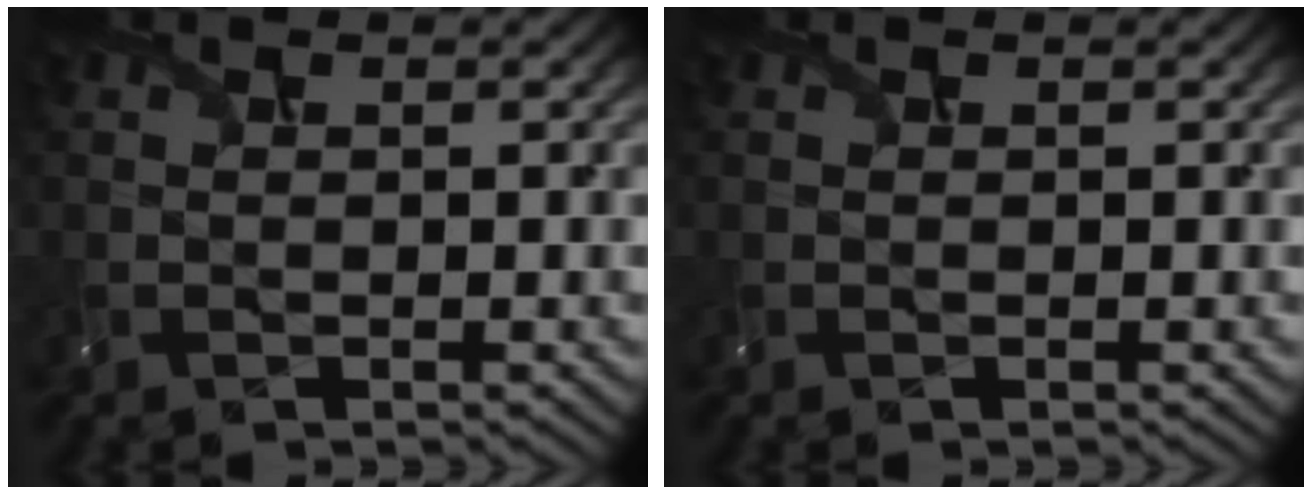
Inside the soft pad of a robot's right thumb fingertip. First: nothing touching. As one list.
[{"total": 0.0}]